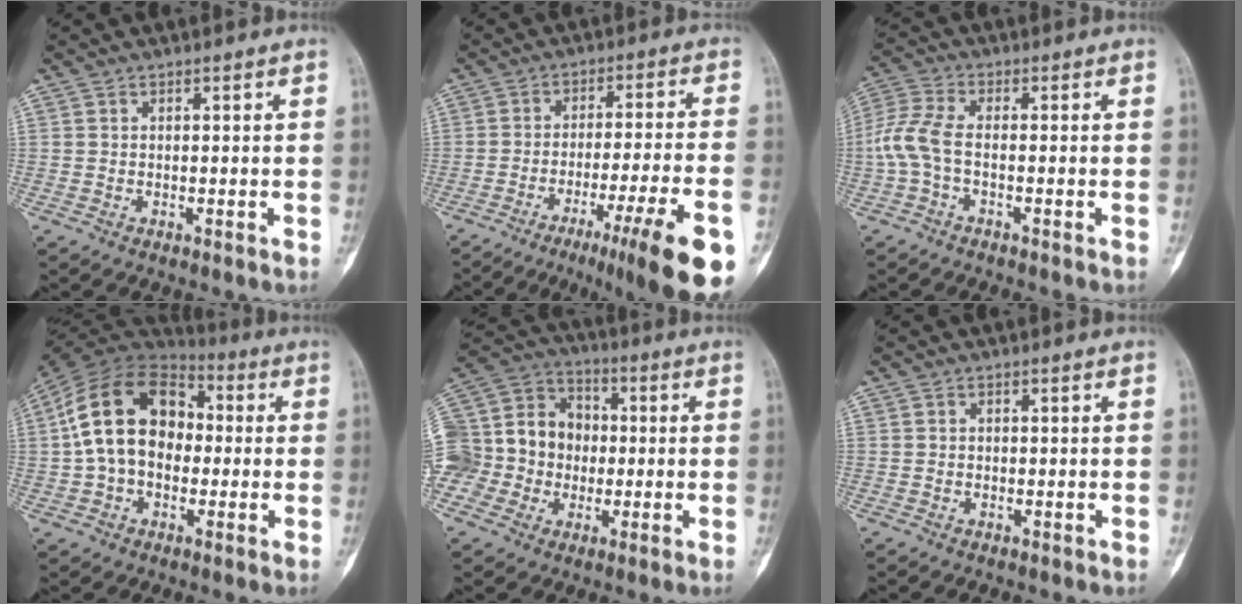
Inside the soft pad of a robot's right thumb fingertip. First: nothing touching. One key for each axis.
{"total": 18.7, "fx": -10.5, "fy": 1.4, "fz": 15.4, "tx": -0.181, "ty": 0.036, "tz": -0.155}
{"total": 6.1, "fx": -1.5, "fy": 2.4, "fz": 5.4, "tx": -0.143, "ty": 0.018, "tz": -0.038}
{"total": 17.9, "fx": 0.6, "fy": 12.6, "fz": 12.7, "tx": -0.208, "ty": 0.041, "tz": 0.002}
{"total": 21.8, "fx": -2.3, "fy": 19.2, "fz": 10.1, "tx": -0.214, "ty": 0.076, "tz": -0.037}
{"total": 0.9, "fx": -0.2, "fy": 0.8, "fz": 0.1, "tx": 0.005, "ty": 0.005, "tz": -0.005}